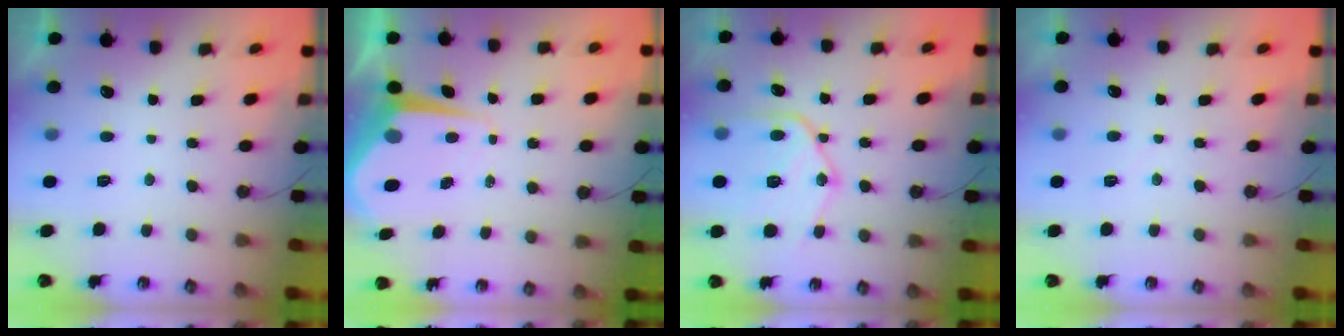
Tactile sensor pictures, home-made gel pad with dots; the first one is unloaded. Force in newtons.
{"total": 7.4, "press": 7.4, "slide": 0.6}
{"total": 18.8, "press": 18.7, "slide": 1.5}
{"total": 2.8, "press": 2.8, "slide": 0.4}